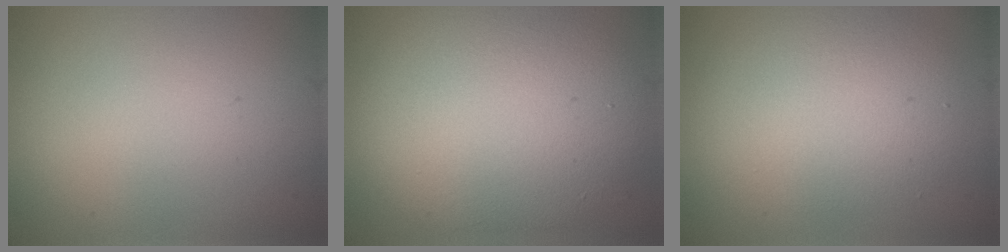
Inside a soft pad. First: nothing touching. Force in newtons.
{"total": 9.8, "press": 9.8, "slide": 0.8}
{"total": 5.1, "press": 5.0, "slide": 0.4}